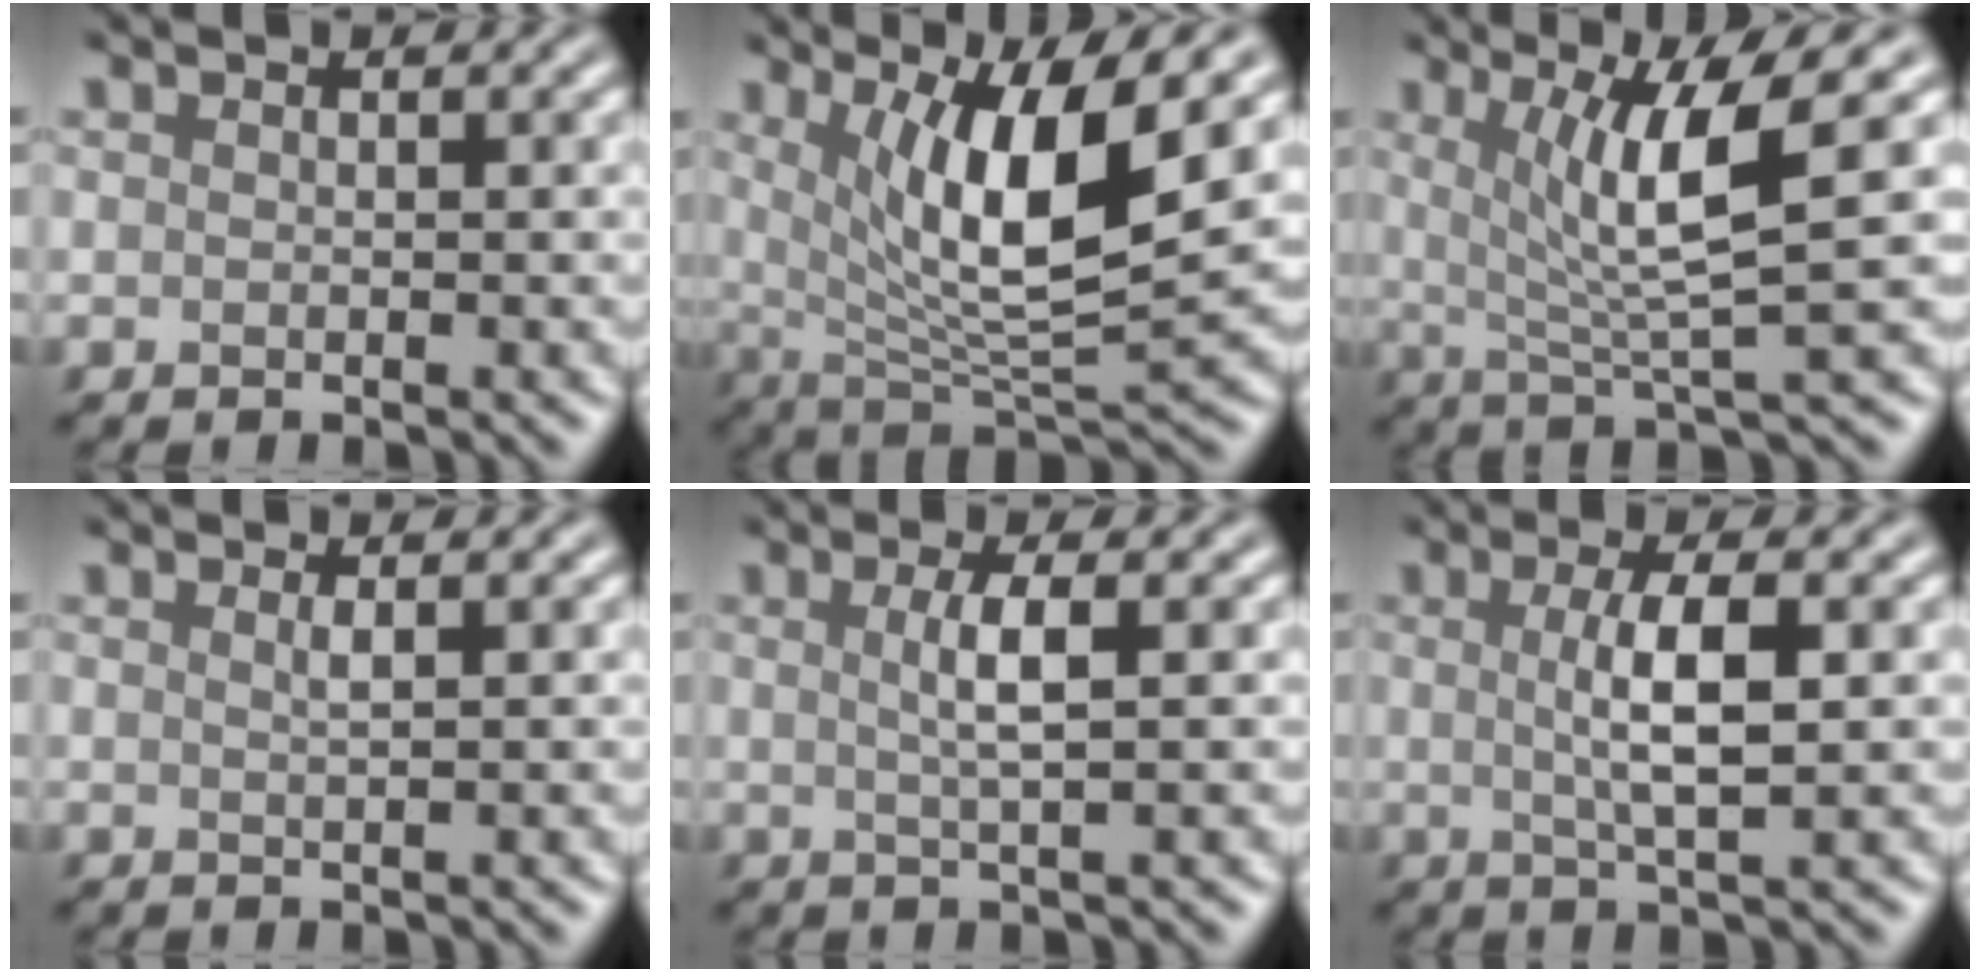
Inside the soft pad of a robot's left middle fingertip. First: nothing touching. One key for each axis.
{"total": 8.7, "fx": 2.6, "fy": 2.2, "fz": 8.0, "tx": -0.130, "ty": -0.018, "tz": 0.051}
{"total": 6.4, "fx": 1.5, "fy": 1.0, "fz": 6.2, "tx": -0.108, "ty": -0.002, "tz": 0.027}
{"total": 0.9, "fx": 0.4, "fy": 0.3, "fz": 0.8, "tx": -0.009, "ty": 0.001, "tz": 0.004}
{"total": 2.7, "fx": 0.4, "fy": 0.6, "fz": 2.6, "tx": -0.047, "ty": 0.002, "tz": 0.004}
{"total": 4.0, "fx": 0.3, "fy": 0.8, "fz": 3.9, "tx": -0.074, "ty": 0.002, "tz": 0.007}